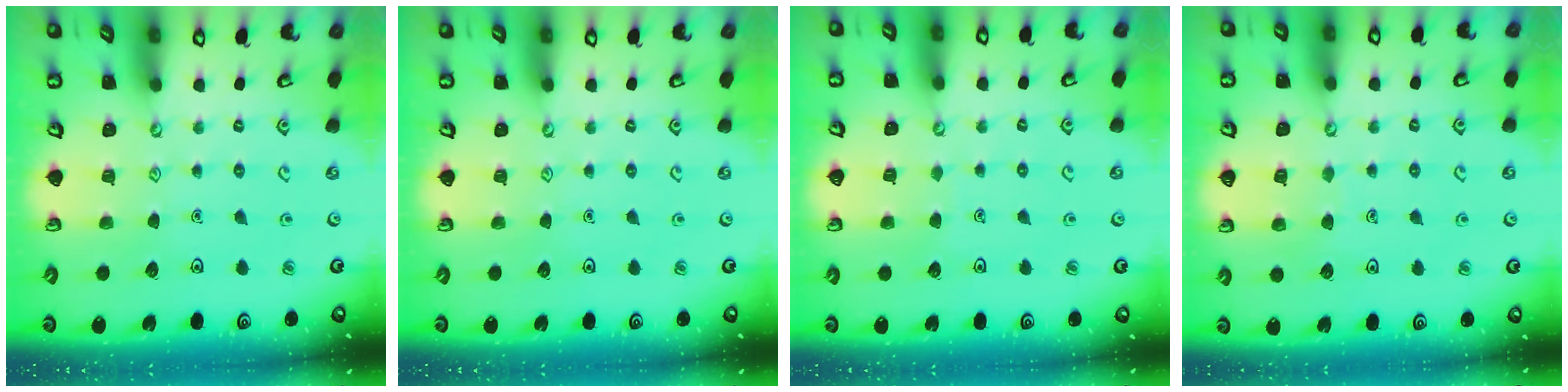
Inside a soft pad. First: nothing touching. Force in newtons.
{"total": 0.0}
{"total": 1.5, "press": 1.5, "slide": 0.2}
{"total": 4.7, "press": 4.7, "slide": 0.4}